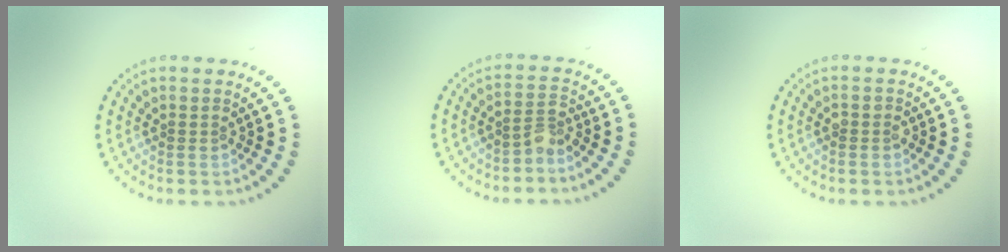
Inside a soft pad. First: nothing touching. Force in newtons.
{"total": 2.0, "press": 1.5, "slide": 1.3}
{"total": 1.2, "press": 1.2, "slide": 0.3}